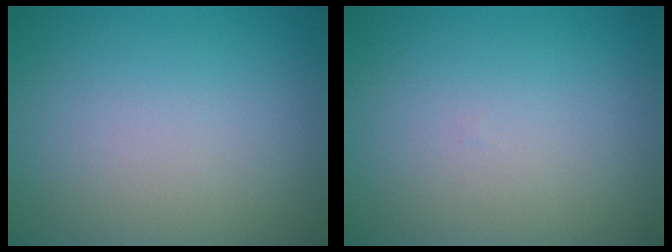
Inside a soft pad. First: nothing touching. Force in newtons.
{"total": 0.0}